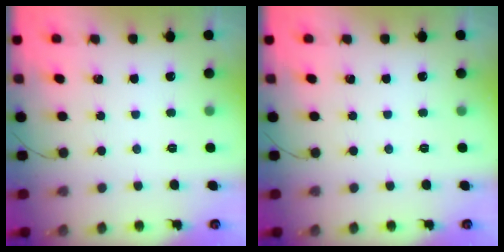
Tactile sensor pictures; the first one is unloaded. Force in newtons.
{"total": 0.0}